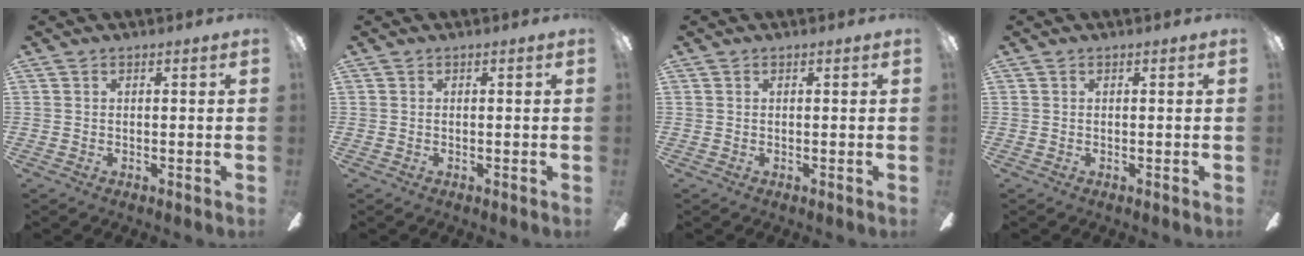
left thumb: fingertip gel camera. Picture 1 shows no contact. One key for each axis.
{"total": 0.0}
{"total": 0.0}
{"total": 0.0}